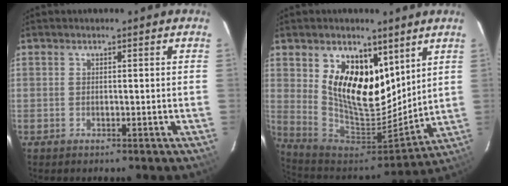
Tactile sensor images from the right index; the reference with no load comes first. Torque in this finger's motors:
{"motor_torque": [0.63, 0.34, 0.98, 0.21]}